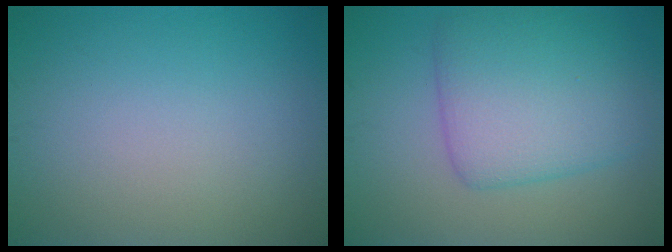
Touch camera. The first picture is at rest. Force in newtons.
{"total": 6.8, "press": 6.8, "slide": 0.1}